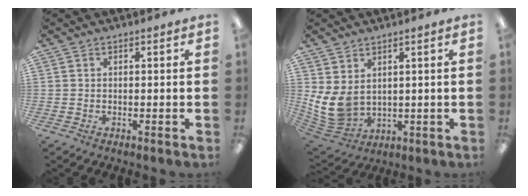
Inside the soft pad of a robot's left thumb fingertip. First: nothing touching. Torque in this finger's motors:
{"motor_torque": [1.22, 1.57, 1.22, -0.58, 0.07]}